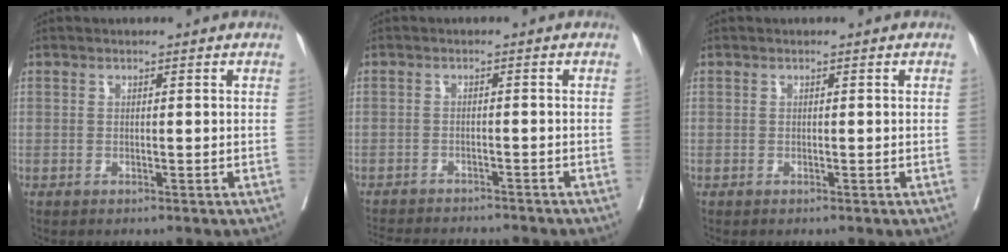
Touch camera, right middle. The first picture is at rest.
{"total": 11.3, "force": [-10.5, 2.0, 3.5], "torque": [-0.059, -0.005, -0.142]}
{"total": 0.0}